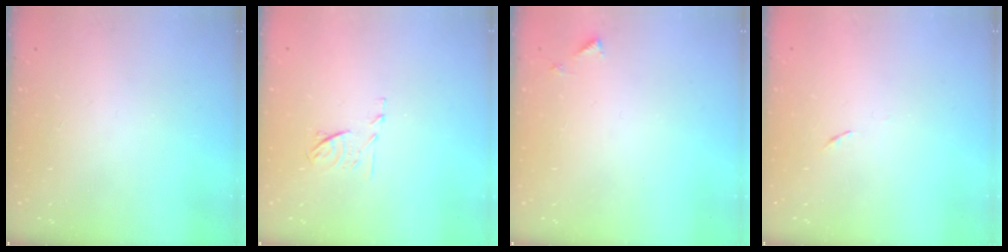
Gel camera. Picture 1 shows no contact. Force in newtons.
{"total": 6.6, "press": 6.6, "slide": 0.9}
{"total": 3.2, "press": 3.2, "slide": 0.3}
{"total": 3.2, "press": 3.1, "slide": 0.4}